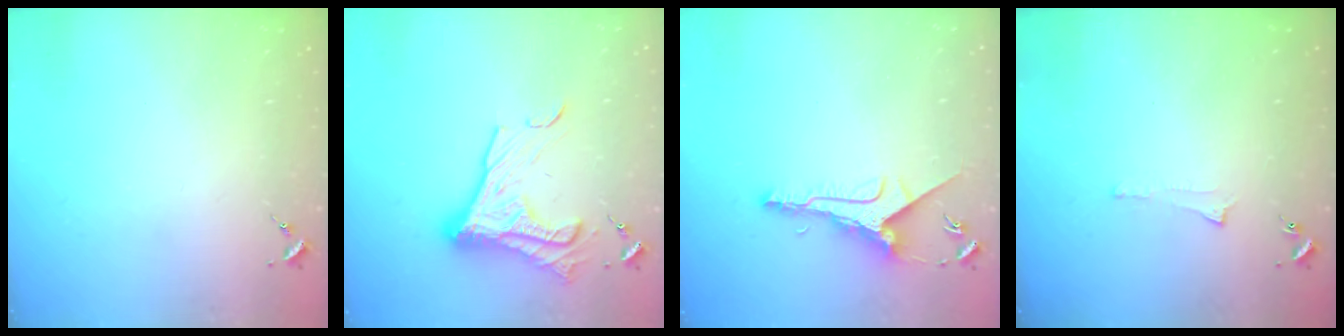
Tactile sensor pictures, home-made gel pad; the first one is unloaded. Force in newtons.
{"total": 15.9, "press": 15.9, "slide": 1.0}
{"total": 10.3, "press": 10.3, "slide": 0.1}
{"total": 4.0, "press": 4.0, "slide": 0.7}